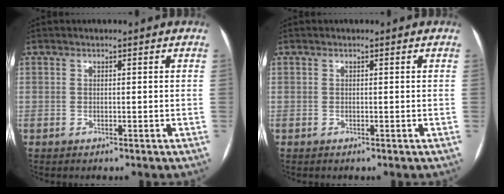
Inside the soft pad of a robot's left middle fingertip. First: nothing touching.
{"total": 0.0}